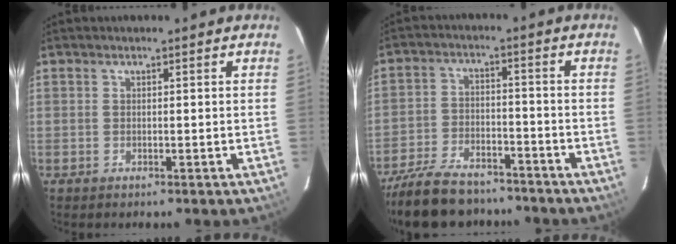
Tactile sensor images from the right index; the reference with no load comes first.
{"total": 17.6, "force": [-14.4, 6.9, 7.3], "torque": [-0.175, -0.006, -0.230]}